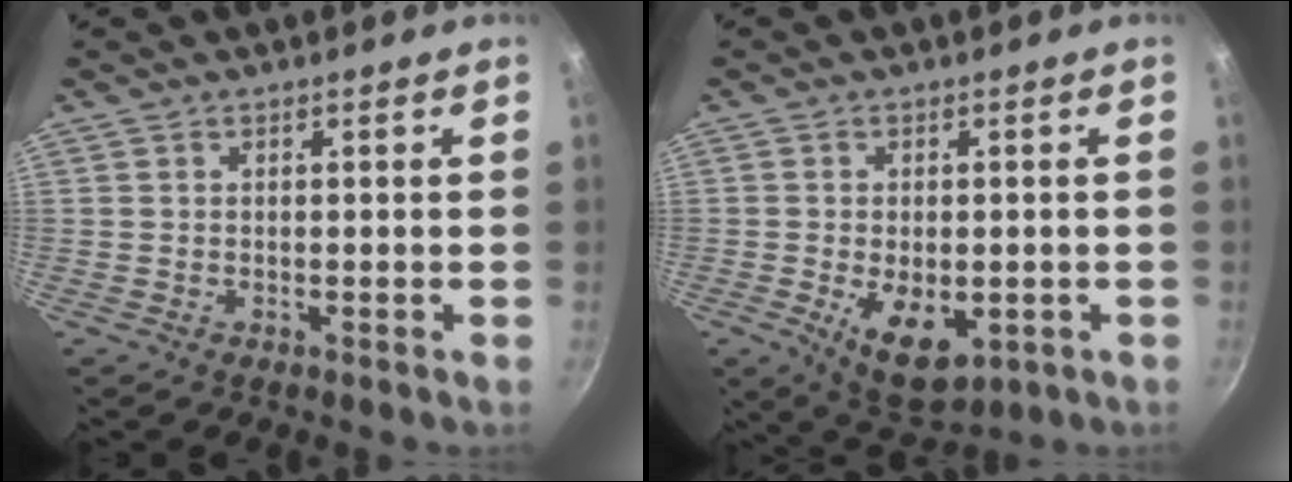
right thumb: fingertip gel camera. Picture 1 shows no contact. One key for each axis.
{"total": 9.9, "fx": -2.6, "fy": 5.7, "fz": 7.8, "tx": -0.099, "ty": -0.007, "tz": -0.023}